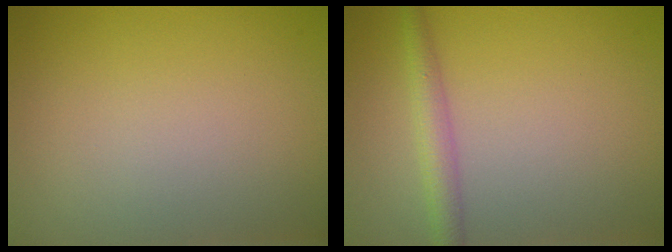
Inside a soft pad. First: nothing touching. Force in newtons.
{"total": 2.5, "press": 2.5, "slide": 0.1}